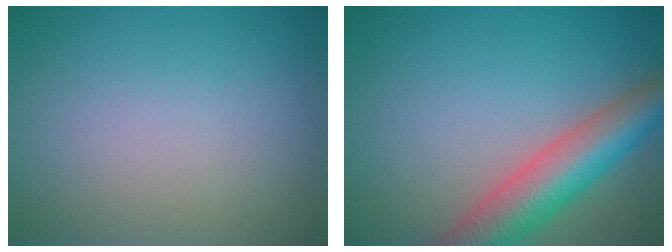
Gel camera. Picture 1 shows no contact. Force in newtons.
{"total": 7.5, "press": 7.5, "slide": 0.3}